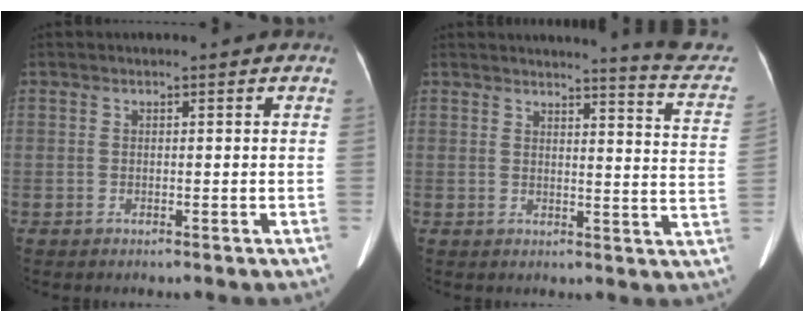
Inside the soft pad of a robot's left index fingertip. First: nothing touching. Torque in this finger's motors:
{"motor_torque": [-0.28, -0.95, 0.02, 0.03]}